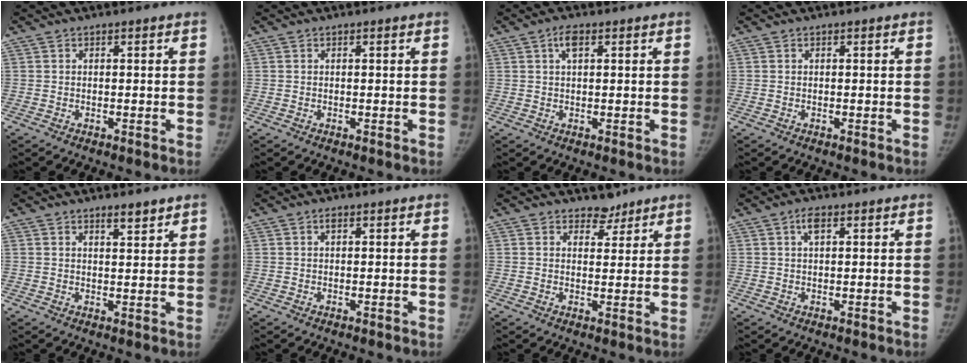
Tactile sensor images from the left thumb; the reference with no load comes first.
{"total": 0.0}
{"total": 2.6, "force": [1.1, 1.2, 2.1], "torque": [-0.037, 0.005, 0.020]}
{"total": 0.0}
{"total": 2.6, "force": [2.1, 0.6, 1.4], "torque": [-0.015, -0.017, 0.033]}
{"total": 0.7, "force": [0.3, 0.3, 0.6], "torque": [-0.010, 0.002, 0.004]}
{"total": 2.9, "force": [2.4, 1.6, 0.1], "torque": [0.020, -0.017, 0.033]}
{"total": 2.3, "force": [1.0, 1.0, 1.8], "torque": [-0.033, 0.005, 0.018]}